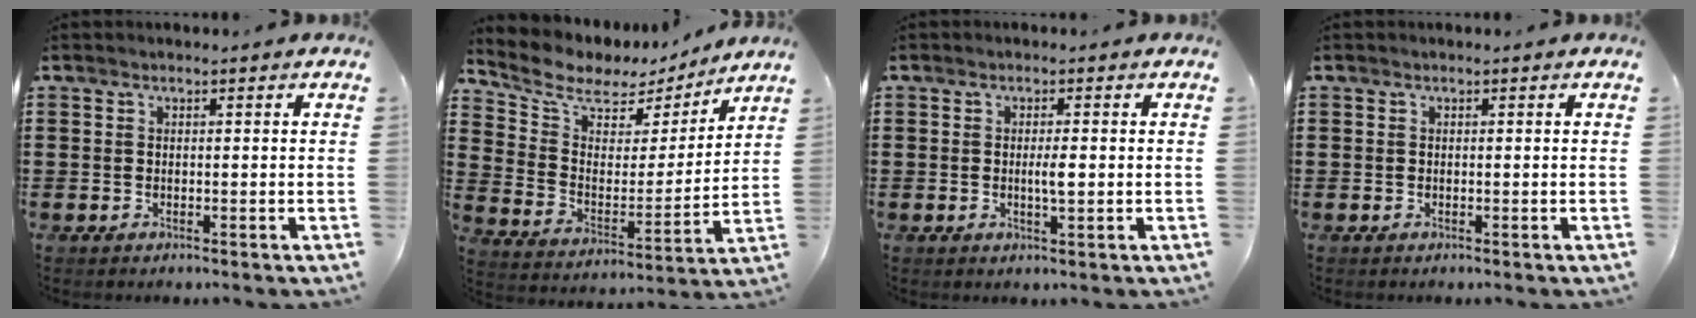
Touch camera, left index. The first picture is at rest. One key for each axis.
{"total": 7.0, "fx": 5.8, "fy": 3.5, "fz": 1.9, "tx": -0.080, "ty": -0.041, "tz": 0.099}
{"total": 2.5, "fx": -0.1, "fy": 0.4, "fz": 2.4, "tx": -0.045, "ty": -0.003, "tz": -0.003}
{"total": 0.0}